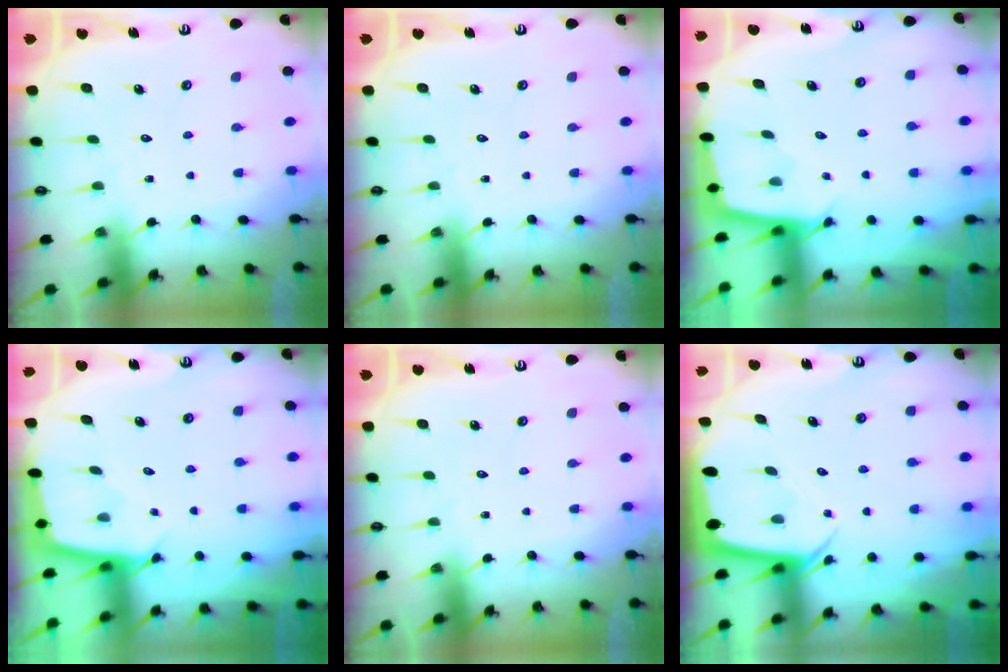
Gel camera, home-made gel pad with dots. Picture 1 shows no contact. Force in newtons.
{"total": 0.0}
{"total": 2.3, "press": 2.3, "slide": 0.1}
{"total": 2.1, "press": 2.1, "slide": 0.1}
{"total": 0.0}
{"total": 2.6, "press": 2.6, "slide": 0.4}